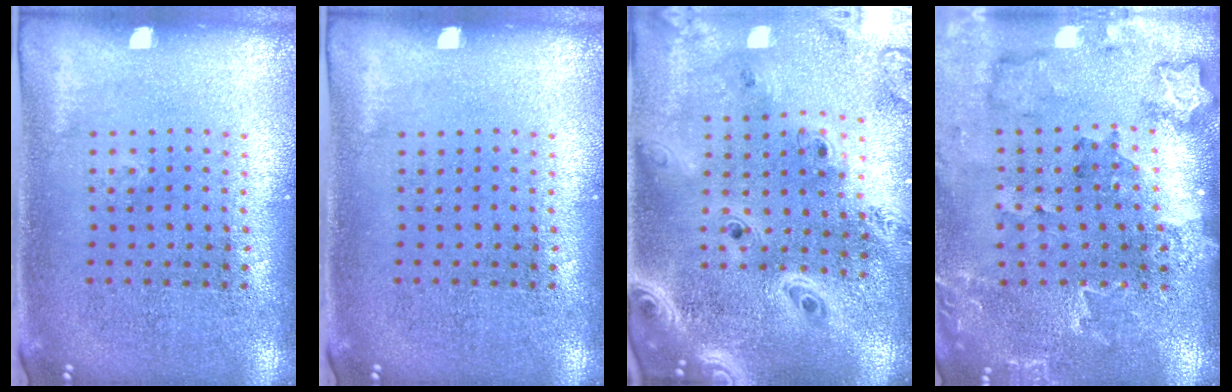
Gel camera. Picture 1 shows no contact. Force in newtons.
{"total": 0.0}
{"total": 3.7, "press": 2.8, "slide": 2.4}
{"total": 1.9, "press": 1.8, "slide": 0.4}